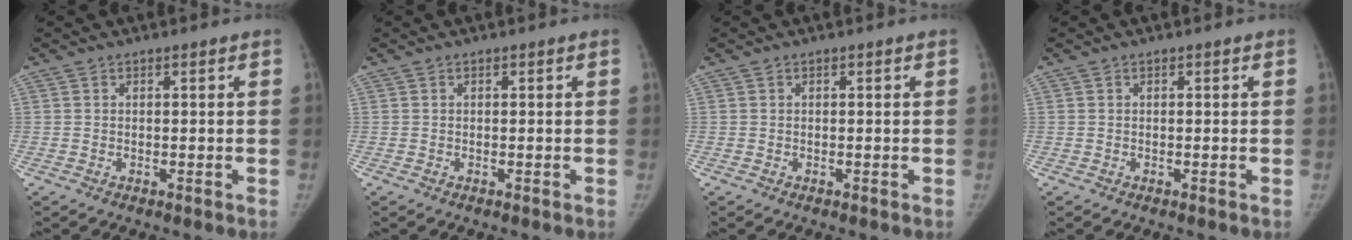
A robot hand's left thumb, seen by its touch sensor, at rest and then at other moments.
{"total": 0.0}
{"total": 0.0}
{"total": 0.0}